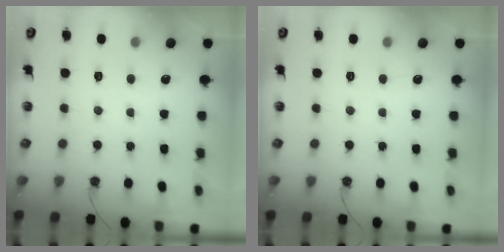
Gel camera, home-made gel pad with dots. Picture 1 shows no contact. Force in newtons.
{"total": 0.0}